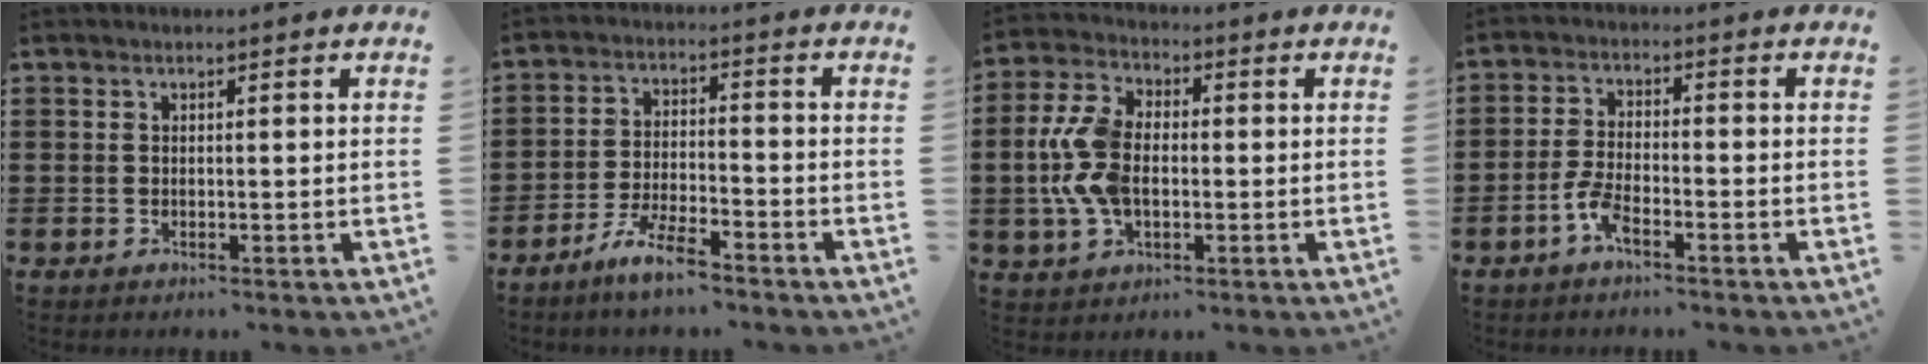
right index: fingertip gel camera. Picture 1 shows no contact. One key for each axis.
{"total": 5.9, "fx": -4.9, "fy": 0.7, "fz": 3.1, "tx": -0.072, "ty": -0.002, "tz": -0.095}
{"total": 9.4, "fx": -0.6, "fy": 5.7, "fz": 7.4, "tx": -0.185, "ty": 0.004, "tz": -0.018}
{"total": 4.0, "fx": -2.5, "fy": 1.0, "fz": 3.0, "tx": -0.081, "ty": -0.004, "tz": -0.054}